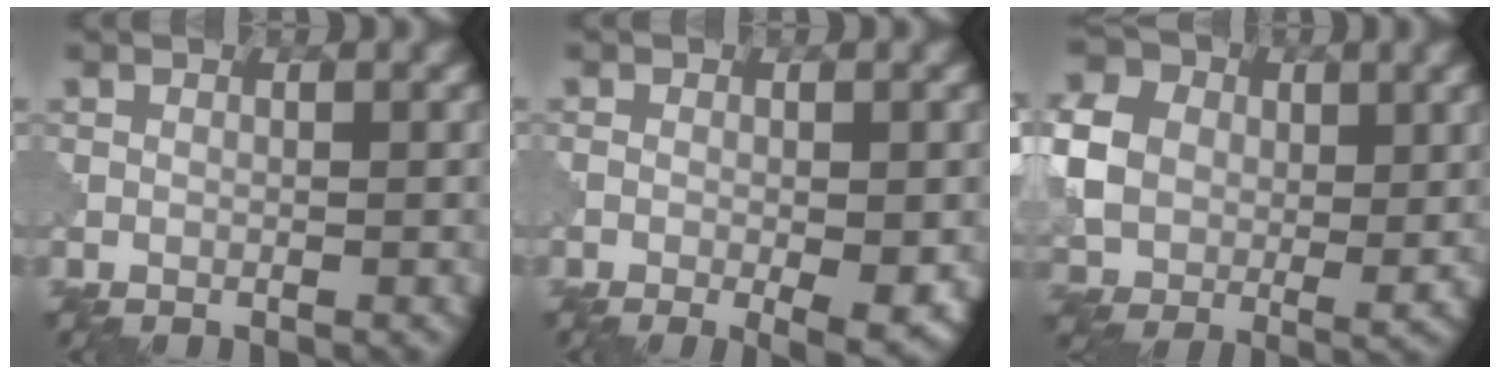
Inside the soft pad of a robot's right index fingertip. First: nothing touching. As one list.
[{"total": 4.2, "force": [-1.6, 1.0, 3.8], "torque": [-0.062, -0.015, -0.015]}, {"total": 7.0, "force": [1.4, 5.8, 3.5], "torque": [-0.109, -0.003, 0.032]}]